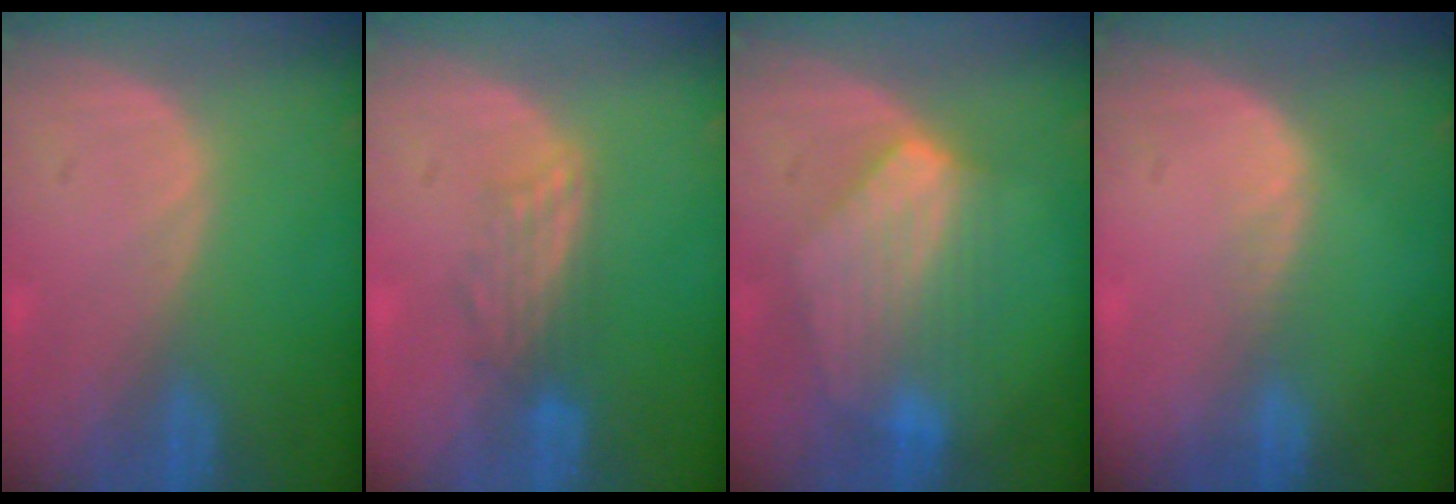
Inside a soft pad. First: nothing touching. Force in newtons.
{"total": 3.3, "press": 3.1, "slide": 1.2}
{"total": 7.2, "press": 7.1, "slide": 1.2}
{"total": 1.5, "press": 1.0, "slide": 1.1}